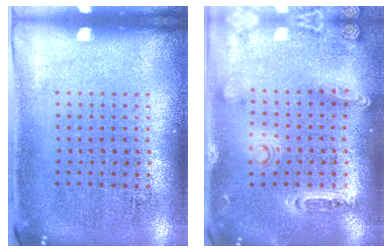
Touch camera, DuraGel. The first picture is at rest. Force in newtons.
{"total": 1.4, "press": 1.4, "slide": 0.3}